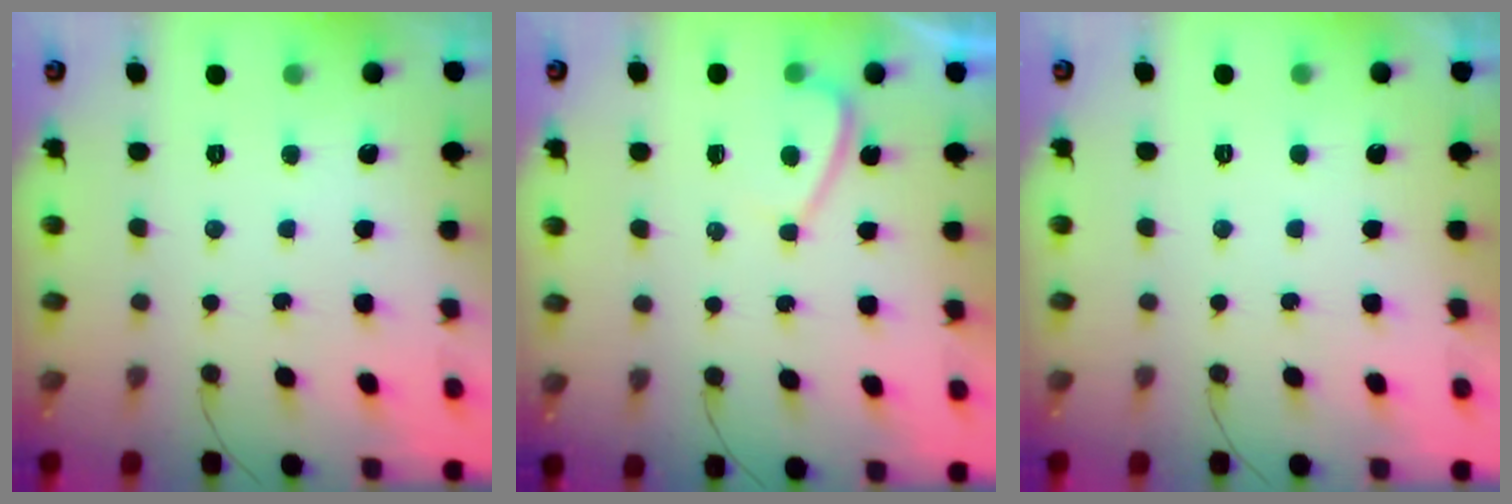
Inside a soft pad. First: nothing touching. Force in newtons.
{"total": 1.9, "press": 1.8, "slide": 0.7}
{"total": 2.1, "press": 2.1, "slide": 0.4}